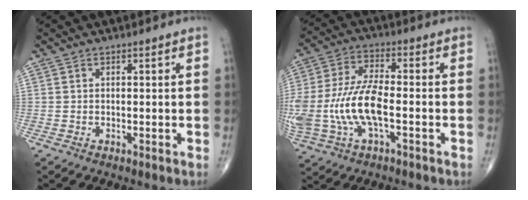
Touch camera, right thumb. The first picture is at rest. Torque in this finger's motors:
{"motor_torque": [0.64, -0.07, 1.53, -0.35, 0.57]}